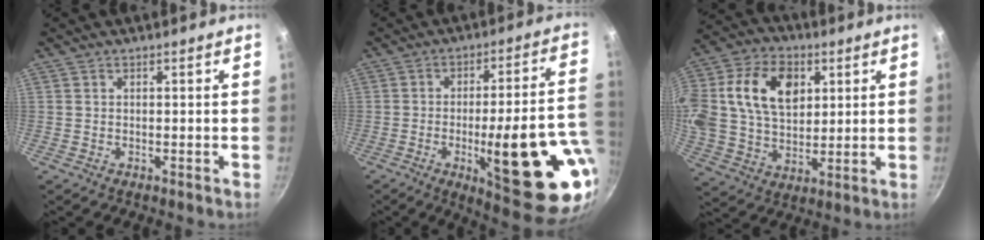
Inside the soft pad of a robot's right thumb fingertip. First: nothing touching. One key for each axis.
{"total": 23.3, "fx": -6.2, "fy": 5.9, "fz": 21.7, "tx": -0.268, "ty": 0.010, "tz": -0.073}
{"total": 21.9, "fx": 6.1, "fy": 15.2, "fz": 14.6, "tx": -0.286, "ty": 0.016, "tz": 0.103}